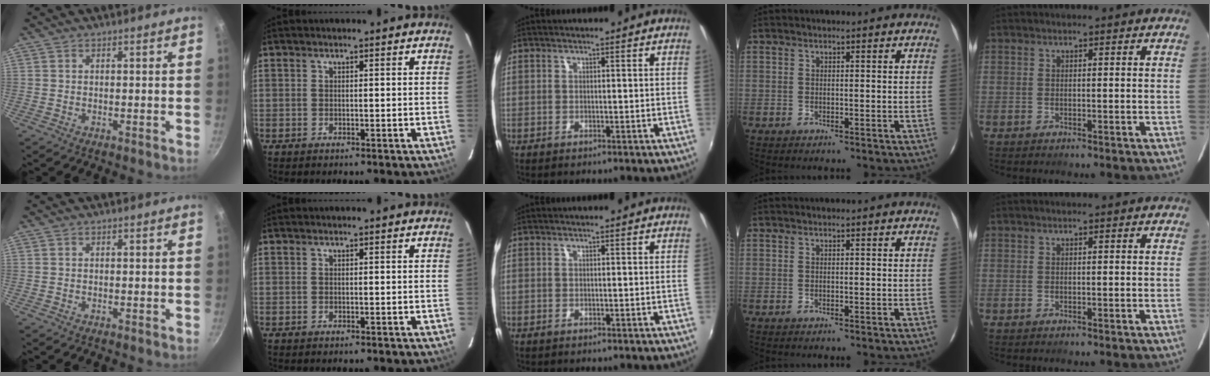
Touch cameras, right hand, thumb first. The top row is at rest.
{}